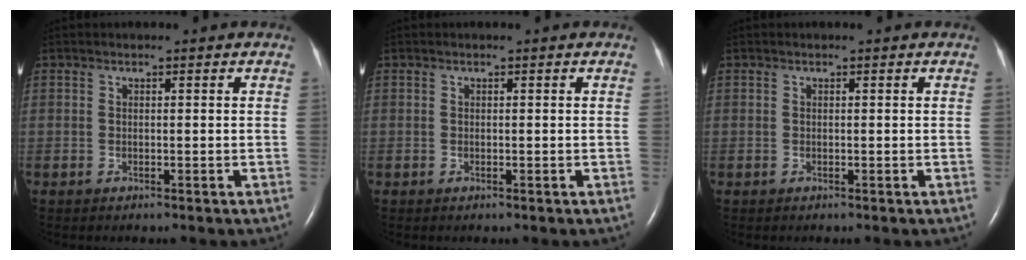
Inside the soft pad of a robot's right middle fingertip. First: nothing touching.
{"total": 0.0}
{"total": 0.0}